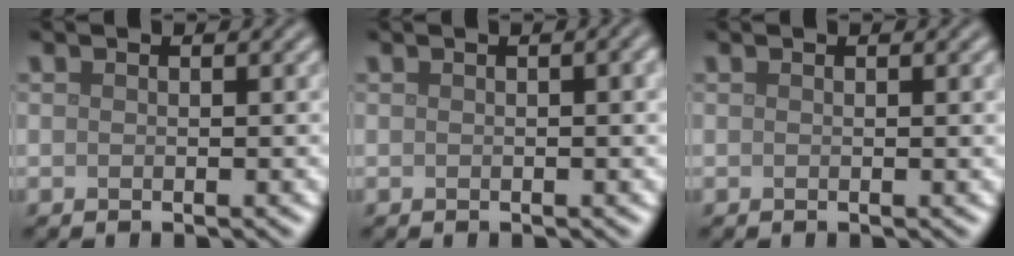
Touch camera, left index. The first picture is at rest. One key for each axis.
{"total": 2.1, "fx": 0.3, "fy": 0.5, "fz": 2.0, "tx": -0.022, "ty": 0.007, "tz": 0.002}
{"total": 0.6, "fx": 0.1, "fy": 0.1, "fz": 0.6, "tx": -0.006, "ty": 0.002, "tz": 0.001}